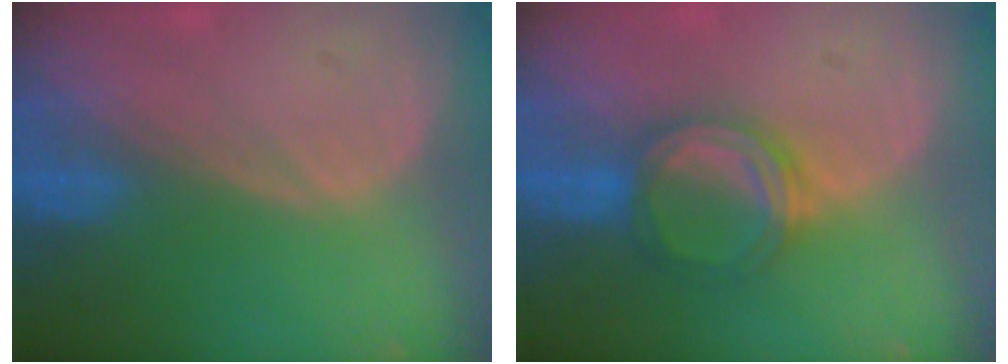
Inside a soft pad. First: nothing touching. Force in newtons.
{"total": 5.4, "press": 5.3, "slide": 0.8}